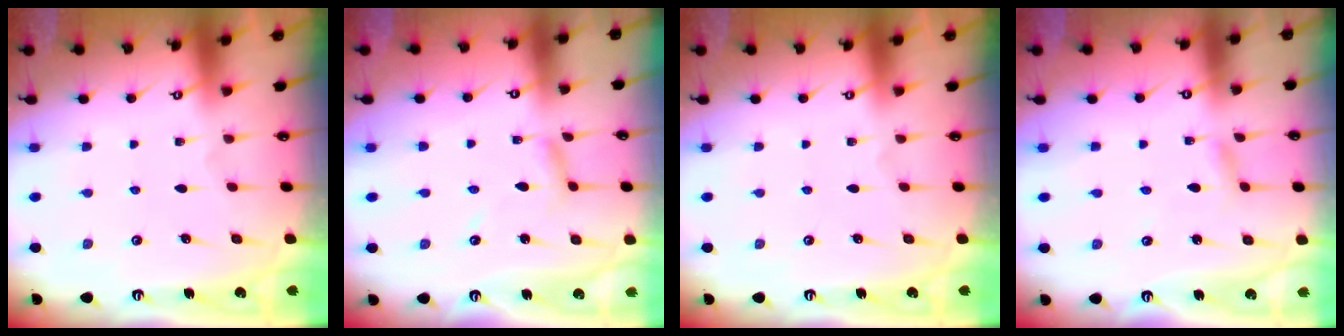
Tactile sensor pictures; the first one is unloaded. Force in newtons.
{"total": 5.1, "press": 5.1, "slide": 0.4}
{"total": 0.0}
{"total": 3.1, "press": 3.0, "slide": 0.3}